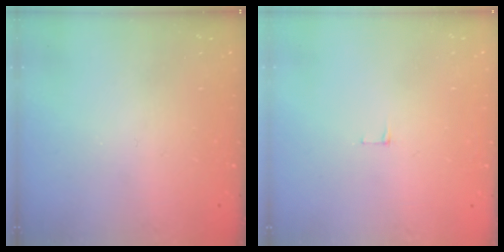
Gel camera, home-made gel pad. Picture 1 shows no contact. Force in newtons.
{"total": 3.8, "press": 3.8, "slide": 0.3}